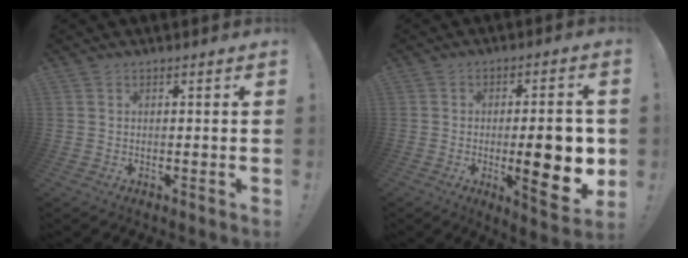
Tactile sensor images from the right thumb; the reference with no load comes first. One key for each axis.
{"total": 14.9, "fx": -2.1, "fy": 4.3, "fz": 14.2, "tx": -0.167, "ty": -0.006, "tz": -0.023}